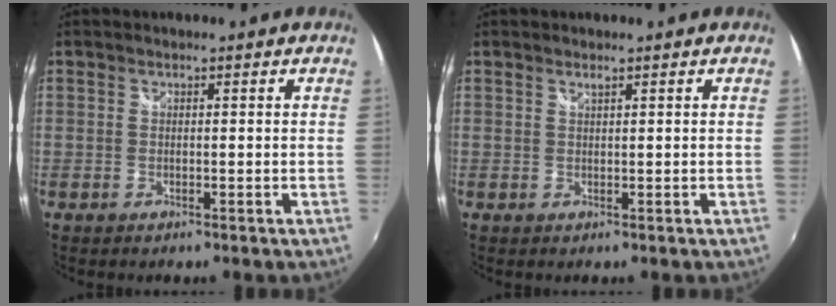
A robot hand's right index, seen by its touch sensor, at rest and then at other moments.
{"total": 0.6, "force": [0.5, -0.1, 0.3], "torque": [-0.003, 0.002, 0.008]}